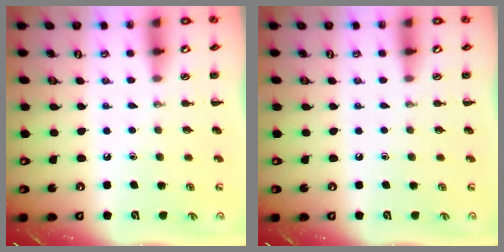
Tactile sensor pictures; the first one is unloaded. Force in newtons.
{"total": 0.0}